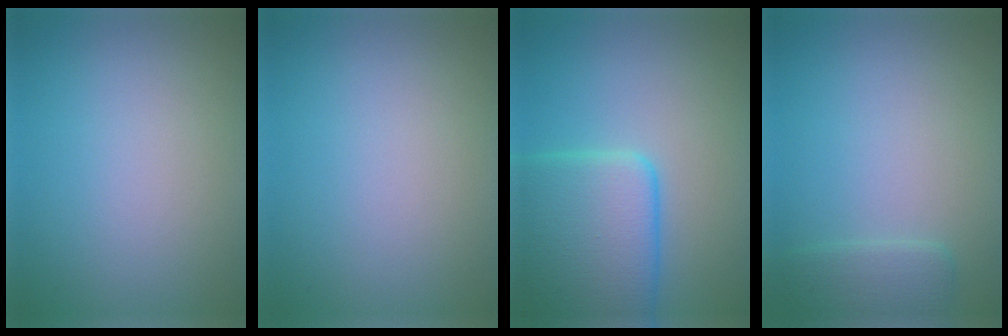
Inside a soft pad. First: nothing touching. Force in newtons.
{"total": 0.0}
{"total": 8.0, "press": 8.0, "slide": 0.4}
{"total": 1.8, "press": 1.8, "slide": 0.1}